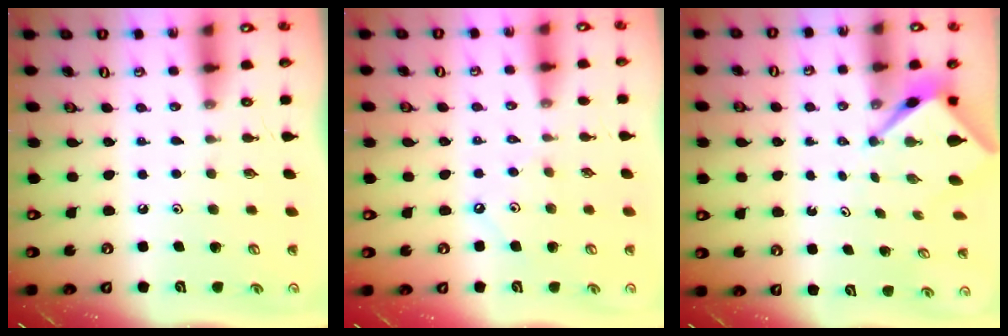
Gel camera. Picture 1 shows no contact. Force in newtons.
{"total": 3.8, "press": 3.8, "slide": 0.6}
{"total": 3.0, "press": 3.0, "slide": 0.2}